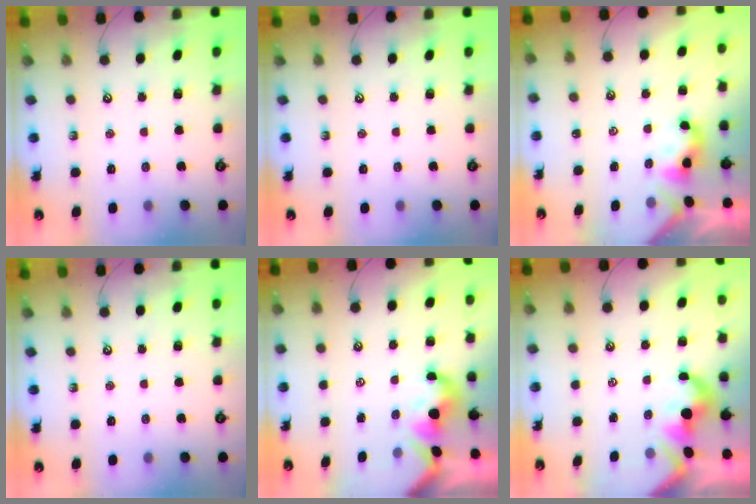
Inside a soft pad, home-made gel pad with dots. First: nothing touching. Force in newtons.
{"total": 0.0}
{"total": 2.4, "press": 2.4, "slide": 0.2}
{"total": 0.0}
{"total": 0.8, "press": 0.6, "slide": 0.4}
{"total": 1.9, "press": 1.8, "slide": 0.7}